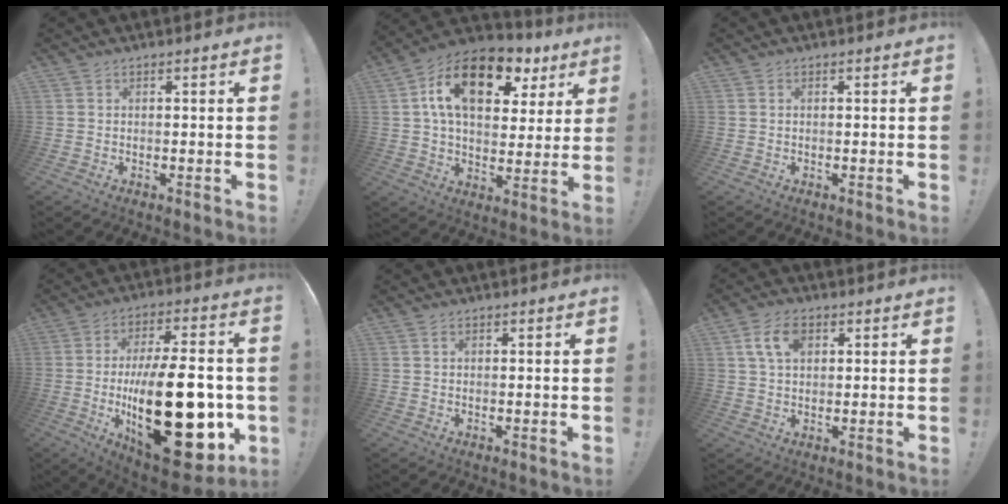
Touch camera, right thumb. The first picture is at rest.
{"total": 17.5, "force": [7.8, 10.1, 12.0], "torque": [-0.185, -0.031, 0.134]}
{"total": 0.0}
{"total": 33.8, "force": [-5.2, 14.4, 30.1], "torque": [-0.487, 0.021, -0.059]}
{"total": 0.6, "force": [0.3, 0.2, 0.5], "torque": [-0.006, 0.000, 0.005]}
{"total": 7.7, "force": [2.6, 4.8, 5.5], "torque": [-0.096, 0.001, 0.048]}